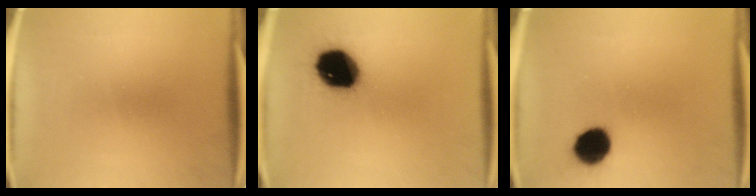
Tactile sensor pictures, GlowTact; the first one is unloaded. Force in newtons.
{"total": 16.3}
{"total": 8.9}